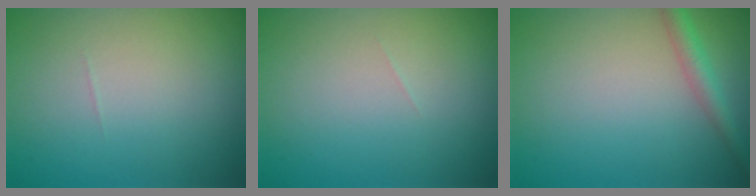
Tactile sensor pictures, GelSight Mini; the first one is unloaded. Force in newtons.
{"total": 0.0}
{"total": 2.4, "press": 2.4, "slide": 0.1}